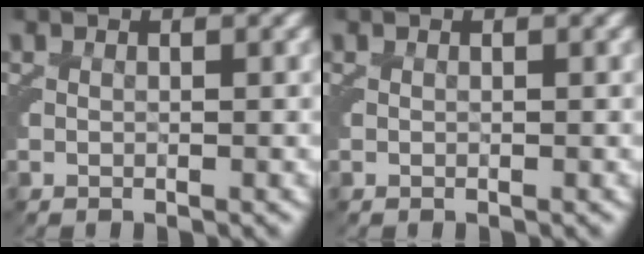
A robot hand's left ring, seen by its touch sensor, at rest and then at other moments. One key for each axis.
{"total": 0.0}